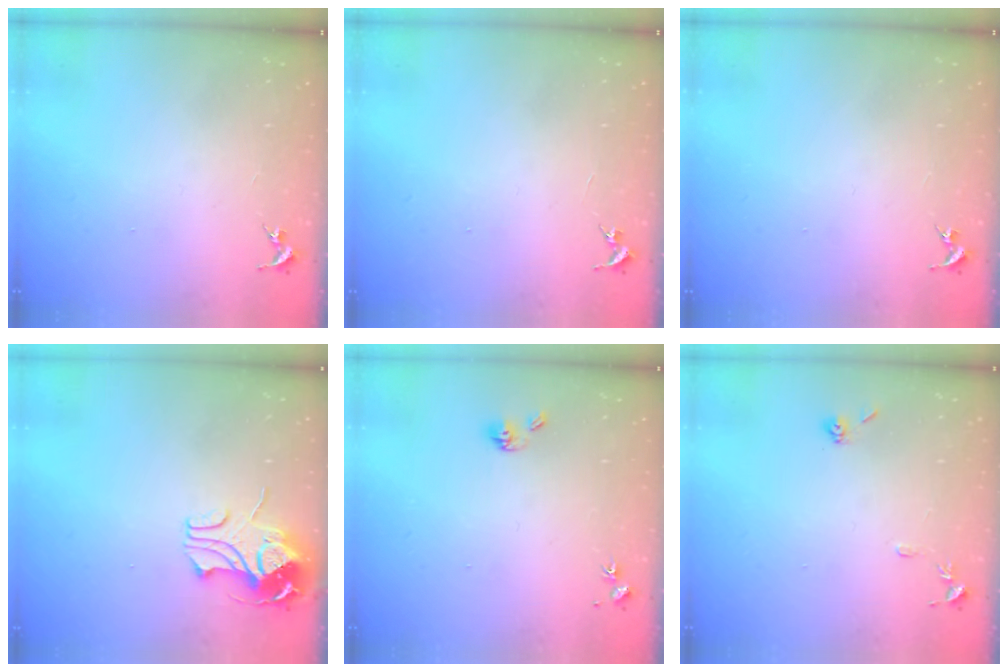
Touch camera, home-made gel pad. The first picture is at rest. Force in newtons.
{"total": 0.0}
{"total": 0.0}
{"total": 10.3, "press": 10.2, "slide": 0.9}
{"total": 5.8, "press": 5.3, "slide": 2.3}
{"total": 7.2, "press": 7.2, "slide": 0.8}